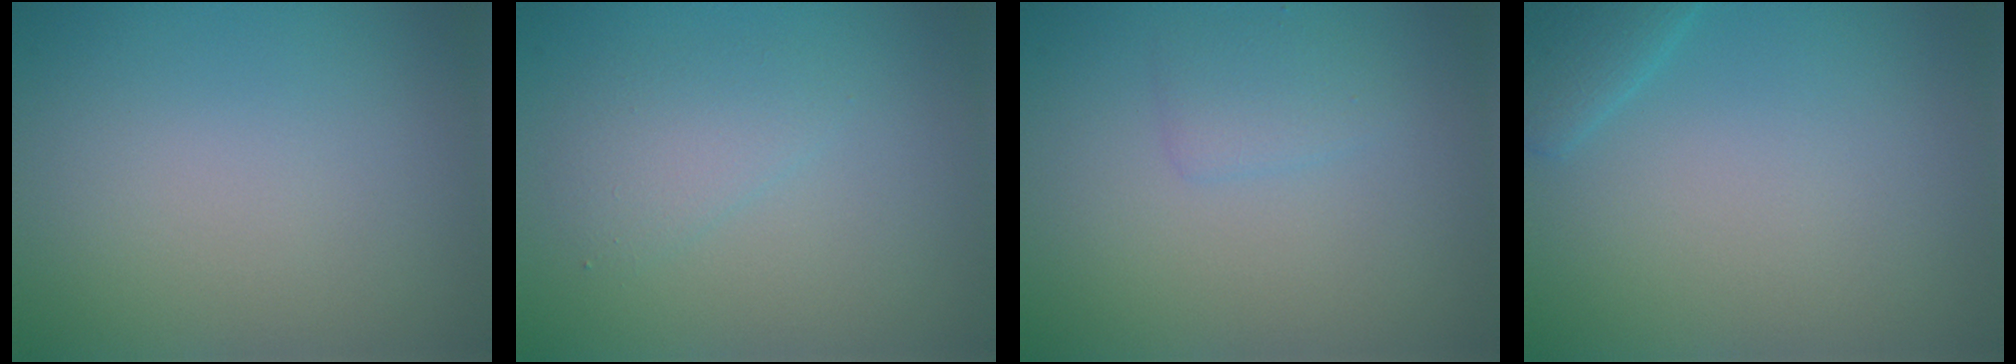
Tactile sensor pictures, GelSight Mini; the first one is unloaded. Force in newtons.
{"total": 2.0, "press": 2.0, "slide": 0.1}
{"total": 1.6, "press": 1.6, "slide": 0.1}
{"total": 2.3, "press": 2.3, "slide": 0.2}